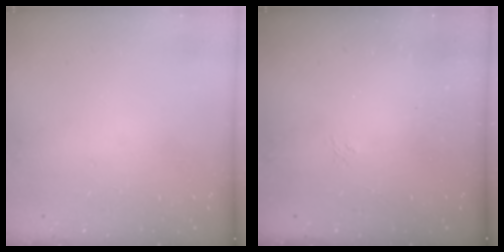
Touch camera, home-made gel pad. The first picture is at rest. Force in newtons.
{"total": 1.1, "press": 0.4, "slide": 1.1}